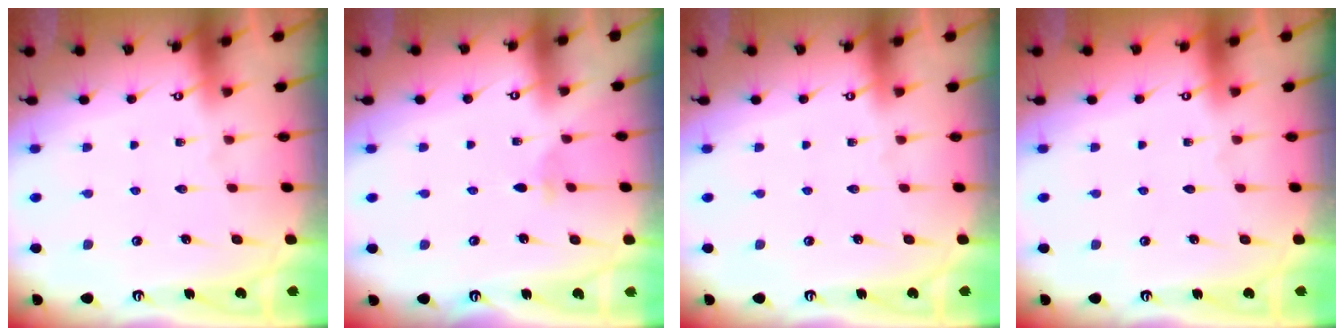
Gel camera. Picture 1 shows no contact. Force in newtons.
{"total": 1.8, "press": 1.8, "slide": 0.3}
{"total": 0.0}
{"total": 0.0}